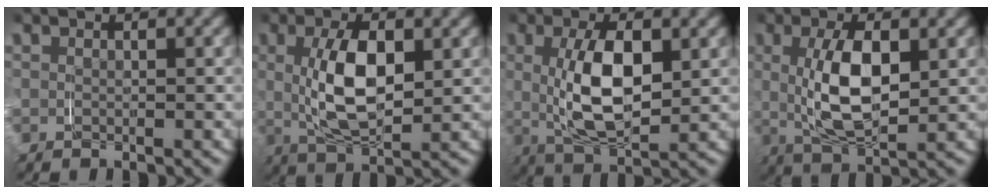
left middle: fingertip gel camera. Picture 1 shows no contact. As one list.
[{"total": 3.0, "force": [1.1, 0.1, 2.8], "torque": [-0.037, 0.005, 0.019]}, {"total": 3.5, "force": [1.1, 0.5, 3.3], "torque": [-0.046, 0.004, 0.020]}, {"total": 3.3, "force": [1.1, 0.2, 3.1], "torque": [-0.043, 0.003, 0.021]}]